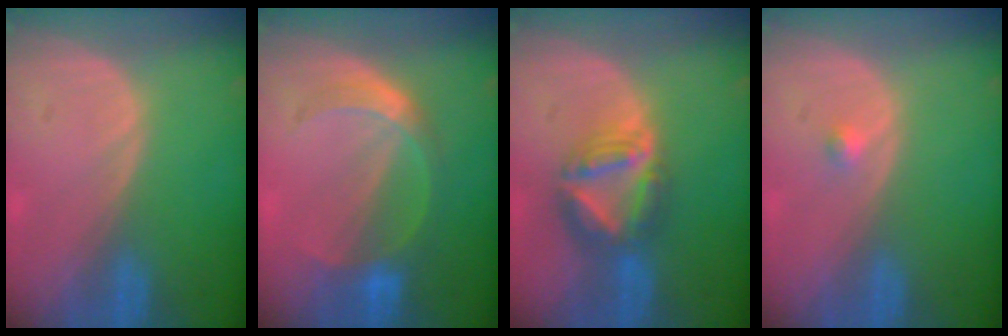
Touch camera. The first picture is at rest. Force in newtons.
{"total": 5.7, "press": 5.4, "slide": 1.9}
{"total": 7.7, "press": 6.8, "slide": 3.8}
{"total": 1.1, "press": 0.9, "slide": 0.5}